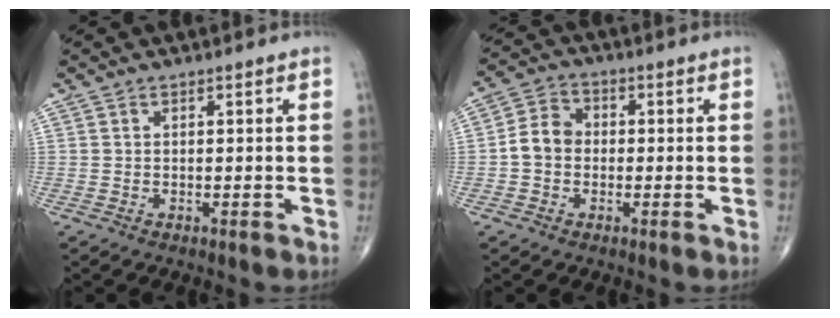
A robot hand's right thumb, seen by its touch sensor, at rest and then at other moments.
{"total": 5.8, "force": [-0.7, 4.8, 3.2], "torque": [-0.047, 0.021, -0.025]}